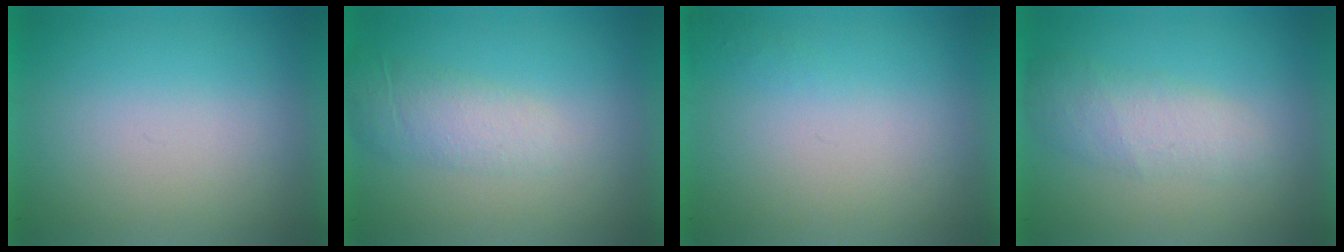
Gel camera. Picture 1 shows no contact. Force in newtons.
{"total": 2.0}
{"total": 1.1}
{"total": 2.3}